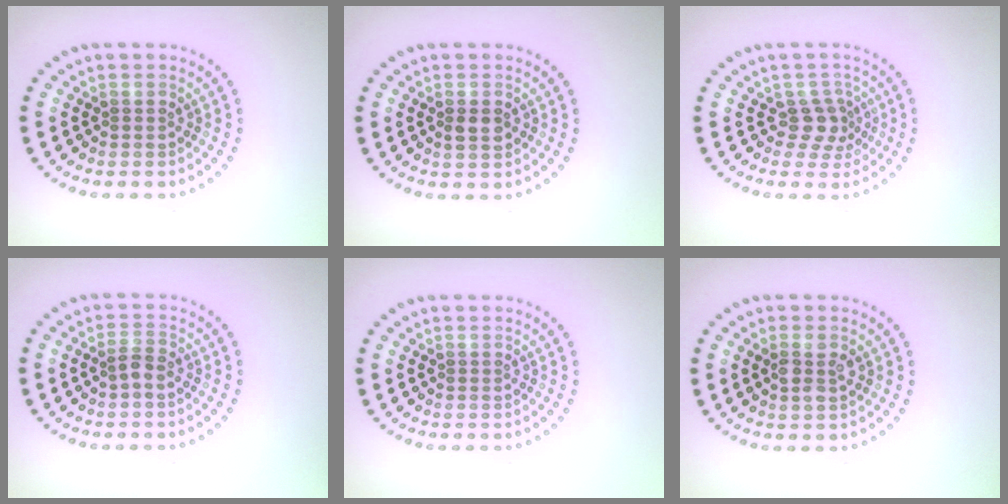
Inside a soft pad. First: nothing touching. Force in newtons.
{"total": 1.7, "press": 1.7, "slide": 0.2}
{"total": 2.4, "press": 1.8, "slide": 1.6}
{"total": 1.5, "press": 1.4, "slide": 0.6}
{"total": 0.0}
{"total": 2.1, "press": 2.0, "slide": 0.4}